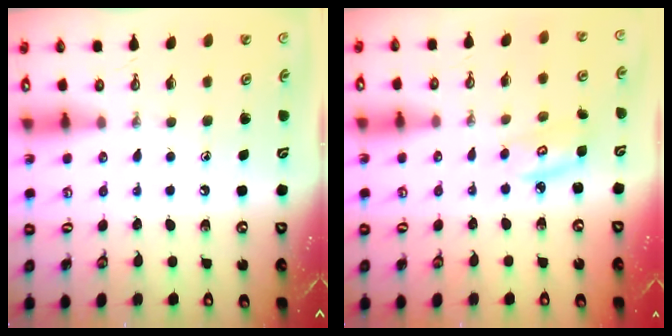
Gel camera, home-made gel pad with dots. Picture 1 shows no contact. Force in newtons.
{"total": 3.8, "press": 3.8, "slide": 0.2}